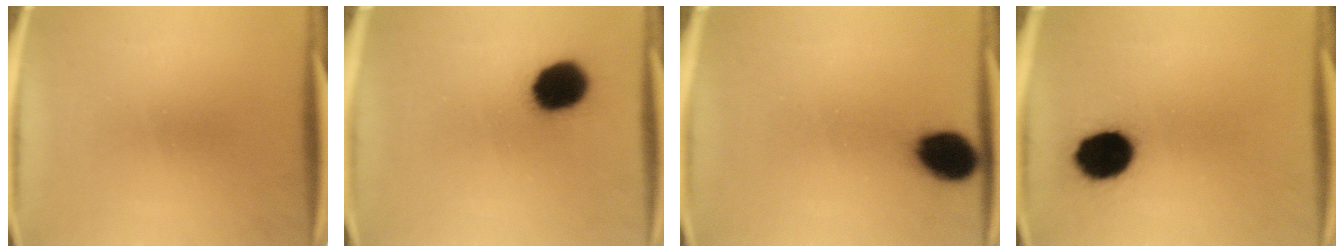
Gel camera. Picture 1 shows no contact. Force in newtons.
{"total": 12.8}
{"total": 9.3}
{"total": 13.2}